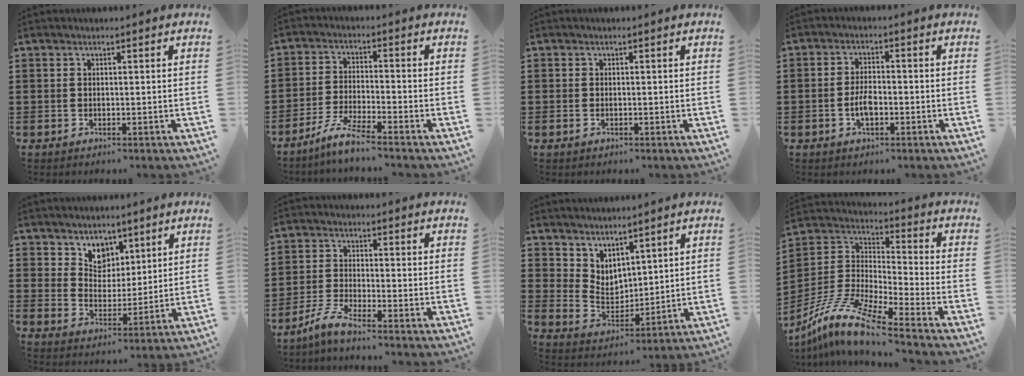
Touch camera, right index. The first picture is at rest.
{"total": 5.0, "force": [-4.4, -0.3, 2.5], "torque": [-0.062, -0.013, -0.088]}
{"total": 1.9, "force": [1.1, -1.3, -0.7], "torque": [0.021, -0.004, 0.022]}
{"total": 3.8, "force": [-1.1, 1.7, 3.3], "torque": [-0.073, 0.000, -0.023]}
{"total": 5.7, "force": [4.1, 4.0, 0.5], "torque": [-0.031, -0.009, 0.076]}
{"total": 3.9, "force": [-3.3, 0.0, 2.0], "torque": [-0.063, -0.009, -0.072]}
{"total": 4.4, "force": [3.9, 2.0, 0.1], "torque": [-0.023, -0.016, 0.075]}
{"total": 10.9, "force": [-9.1, 1.0, 5.9], "torque": [-0.151, -0.002, -0.193]}